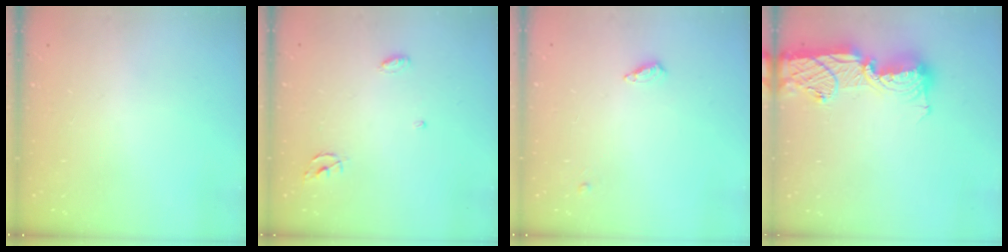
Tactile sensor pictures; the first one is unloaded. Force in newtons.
{"total": 3.9, "press": 3.9, "slide": 0.2}
{"total": 4.2, "press": 4.2, "slide": 0.5}
{"total": 17.0, "press": 16.3, "slide": 4.7}